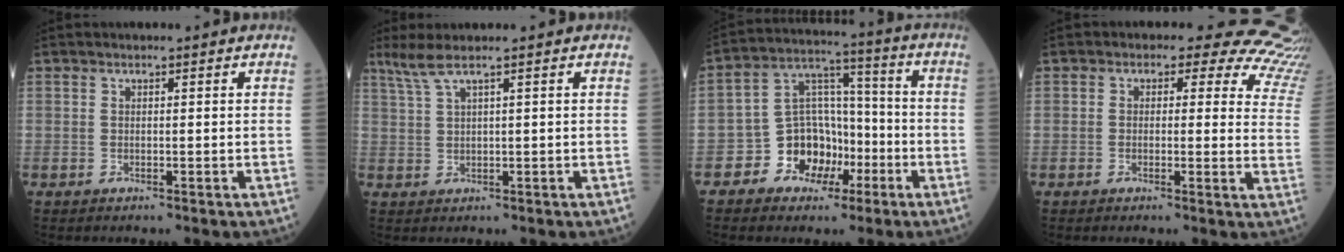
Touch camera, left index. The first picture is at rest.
{"total": 4.2, "force": [3.2, -1.0, 2.6], "torque": [-0.070, 0.008, 0.074]}
{"total": 10.0, "force": [-4.3, 7.5, 5.0], "torque": [-0.102, 0.031, -0.069]}
{"total": 14.3, "force": [12.4, 6.8, 2.0], "torque": [-0.008, -0.005, 0.116]}